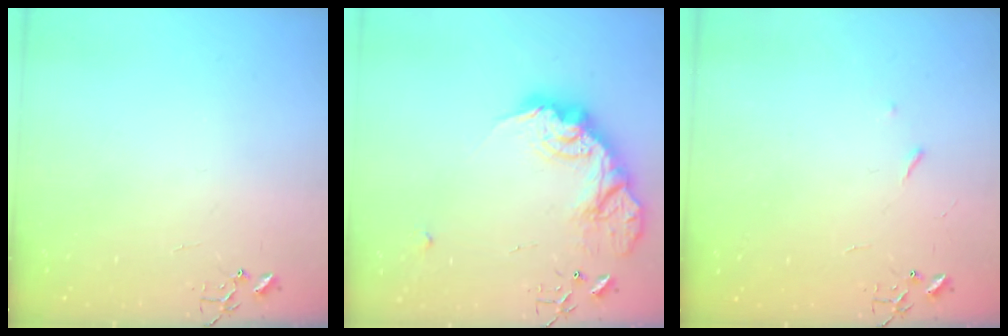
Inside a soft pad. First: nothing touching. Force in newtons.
{"total": 19.4, "press": 19.3, "slide": 1.5}
{"total": 2.9, "press": 2.8, "slide": 0.5}